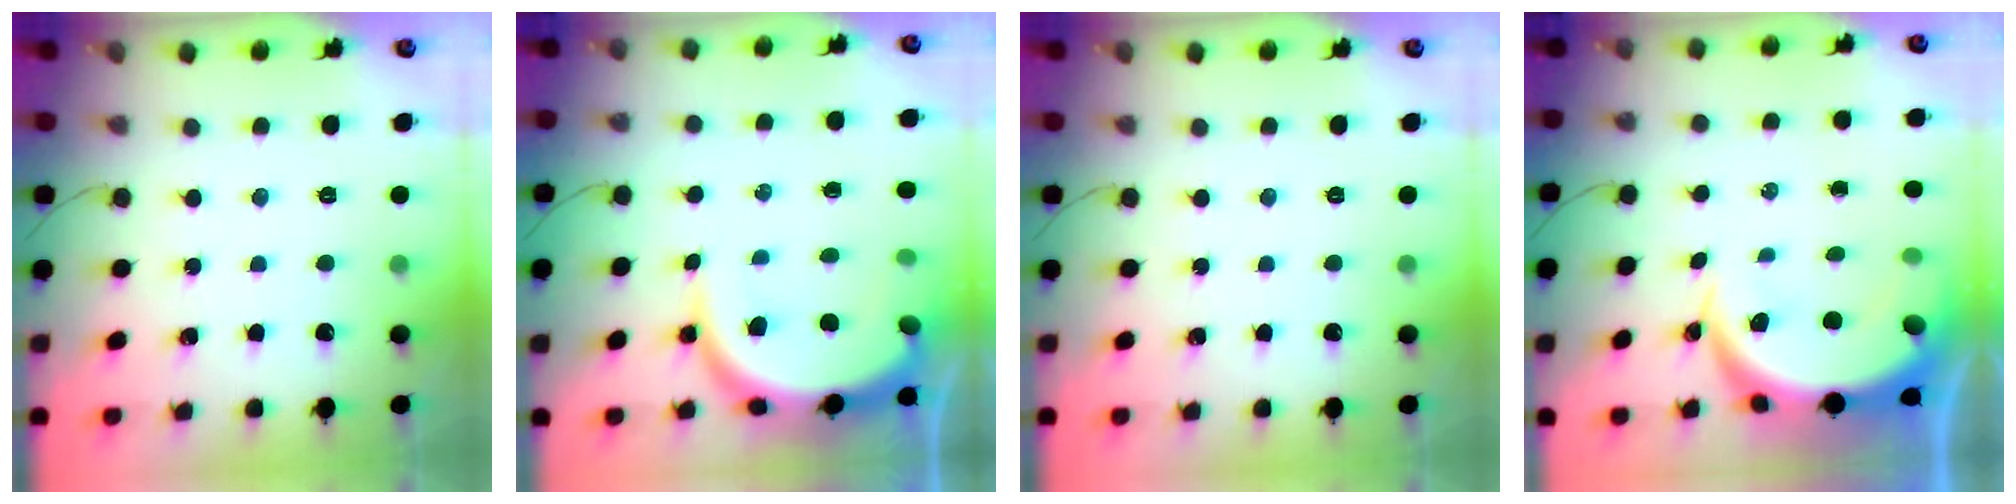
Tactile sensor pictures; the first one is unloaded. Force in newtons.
{"total": 11.3, "press": 11.3, "slide": 0.6}
{"total": 0.0}
{"total": 9.3, "press": 9.3, "slide": 0.7}